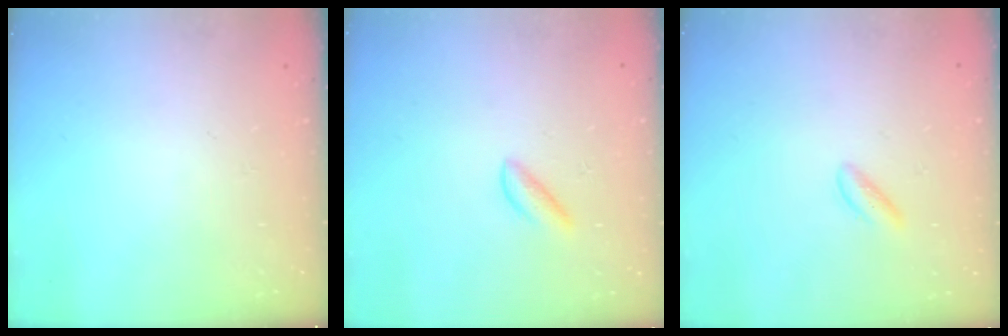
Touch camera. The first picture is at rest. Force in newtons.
{"total": 2.9, "press": 2.9, "slide": 0.3}
{"total": 1.6, "press": 1.5, "slide": 0.5}